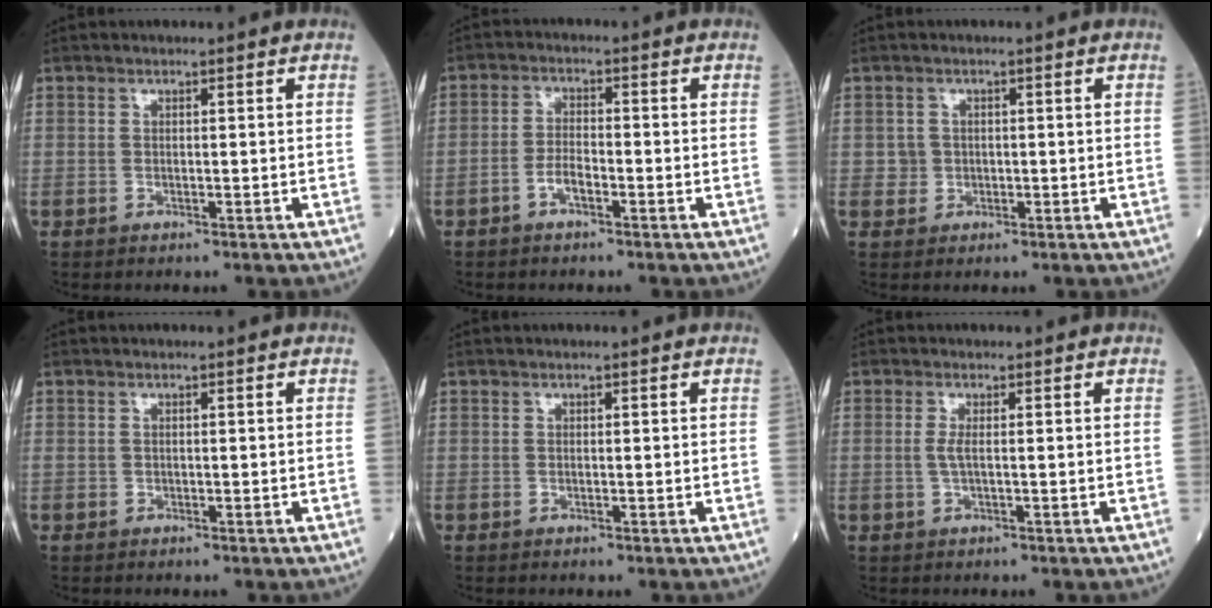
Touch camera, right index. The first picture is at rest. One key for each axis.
{"total": 3.0, "fx": -1.6, "fy": 1.0, "fz": 2.3, "tx": -0.046, "ty": 0.005, "tz": -0.033}
{"total": 3.7, "fx": 0.0, "fy": 3.7, "fz": 0.1, "tx": 0.009, "ty": 0.011, "tz": 0.003}
{"total": 0.0}
{"total": 0.0}
{"total": 1.5, "fx": 0.0, "fy": 0.1, "fz": 1.4, "tx": -0.040, "ty": -0.002, "tz": 0.000}